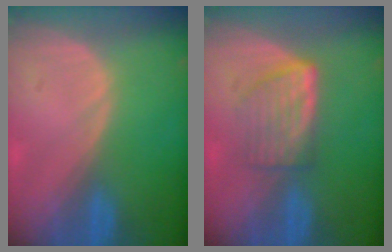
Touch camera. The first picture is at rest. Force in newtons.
{"total": 6.0, "press": 5.4, "slide": 2.7}